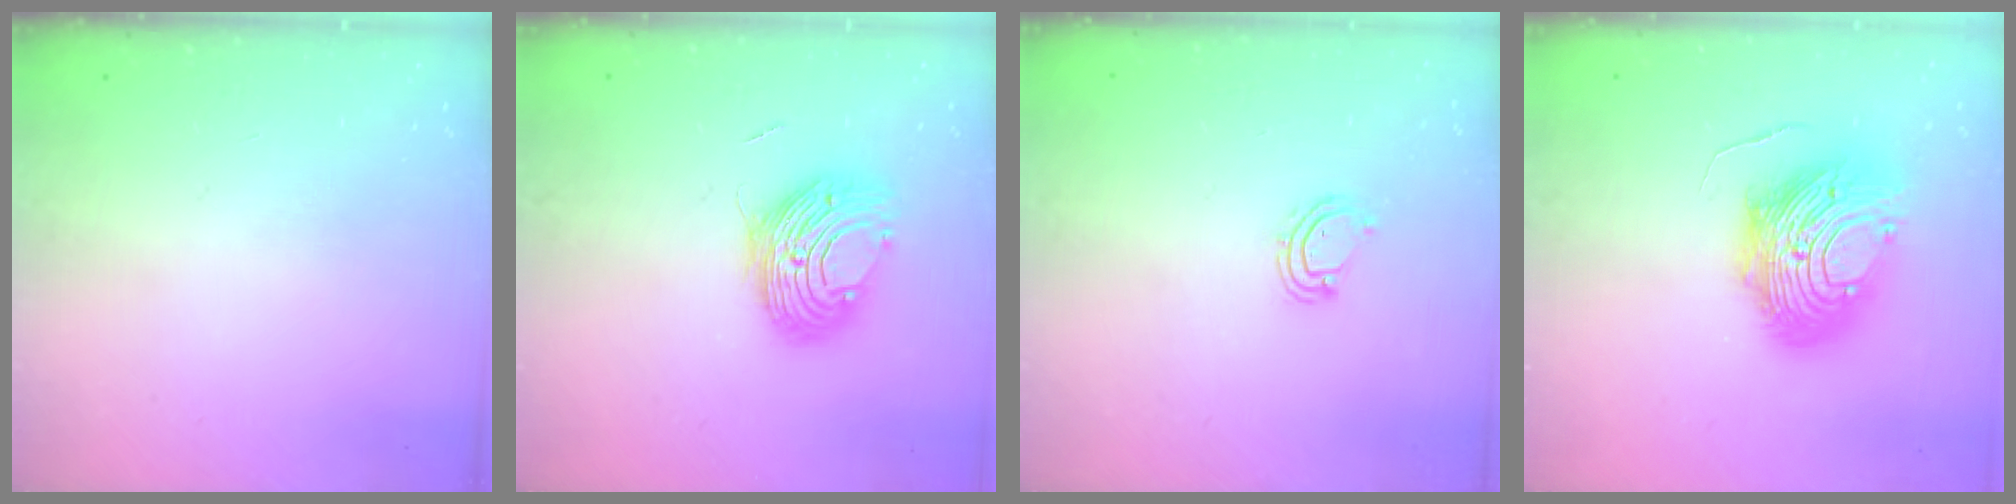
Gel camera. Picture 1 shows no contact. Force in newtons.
{"total": 11.0, "press": 10.9, "slide": 1.1}
{"total": 5.0, "press": 5.0, "slide": 0.3}
{"total": 15.7, "press": 15.6, "slide": 1.5}